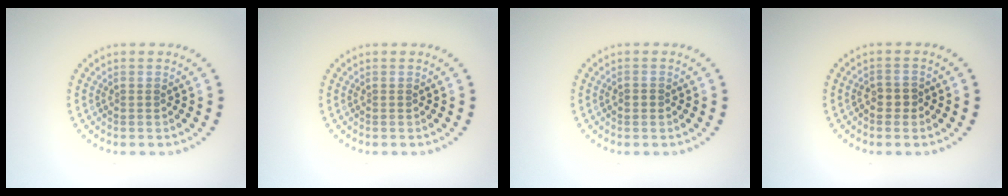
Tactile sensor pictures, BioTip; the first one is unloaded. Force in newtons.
{"total": 0.0}
{"total": 1.1, "press": 1.1, "slide": 0.1}
{"total": 1.0, "press": 0.9, "slide": 0.4}